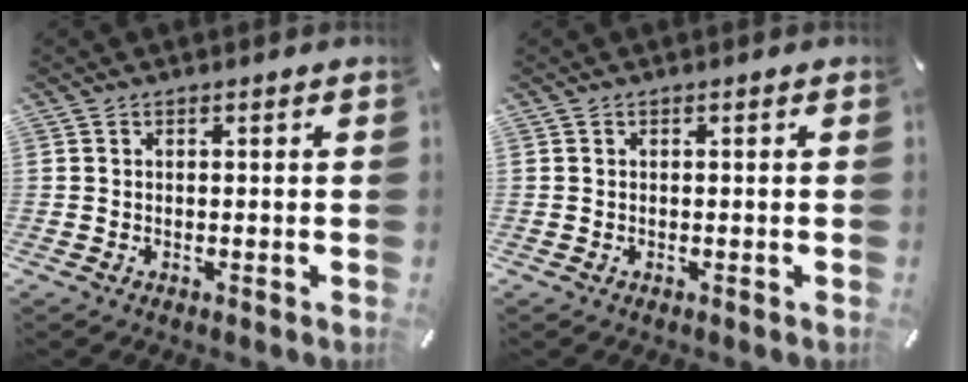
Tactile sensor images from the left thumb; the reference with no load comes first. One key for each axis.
{"total": 0.0}